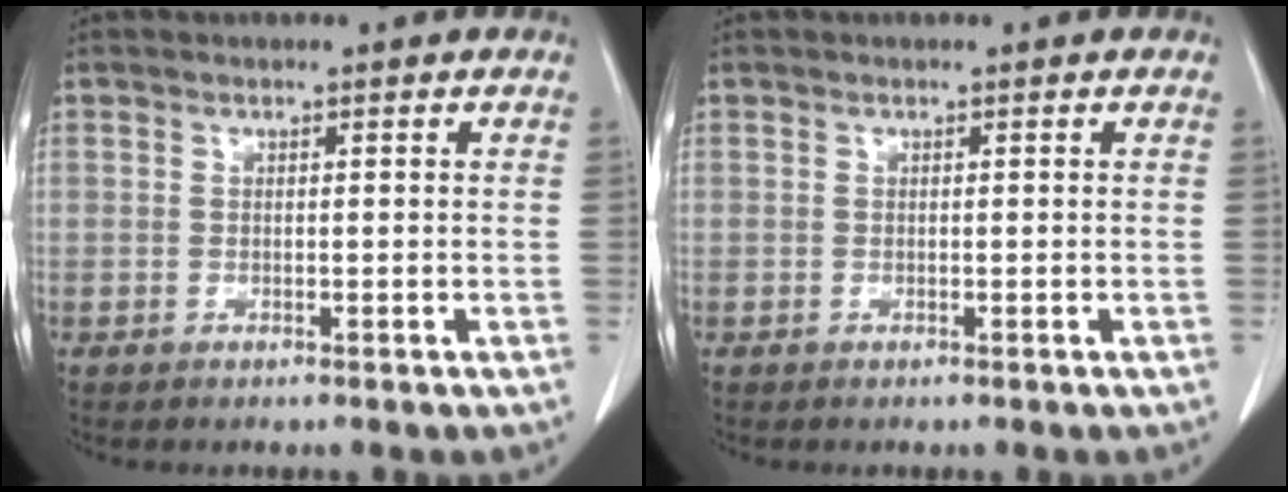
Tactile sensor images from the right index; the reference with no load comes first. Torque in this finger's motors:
{"motor_torque": [0.00, 0.00, 0.00, 0.00]}